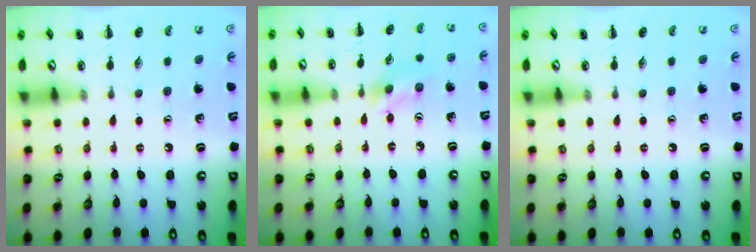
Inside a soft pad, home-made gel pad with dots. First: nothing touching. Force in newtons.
{"total": 2.8, "press": 2.7, "slide": 0.6}
{"total": 0.0}